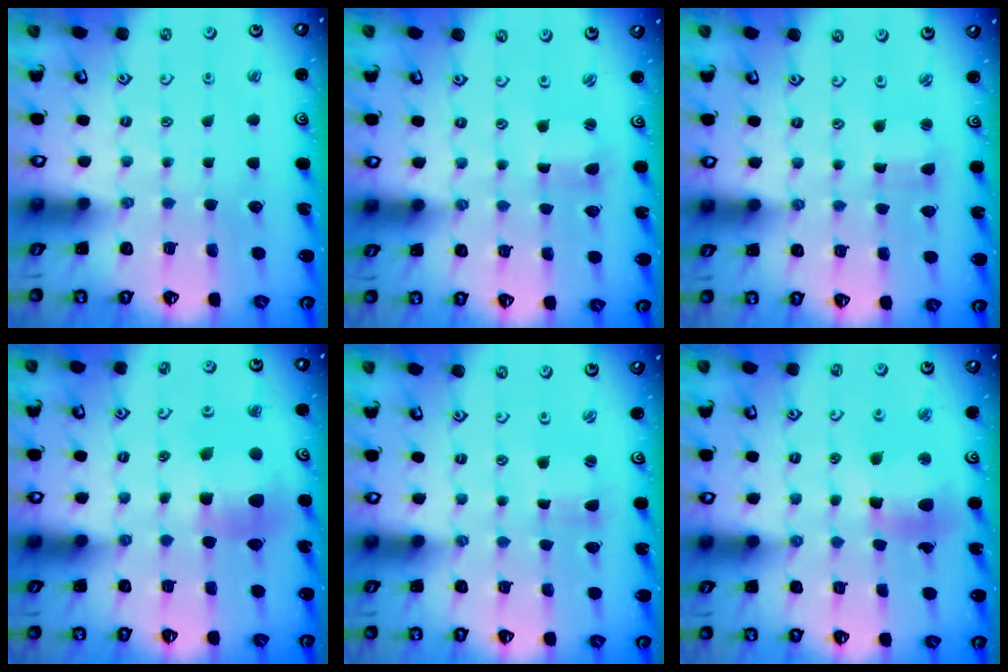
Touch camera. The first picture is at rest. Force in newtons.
{"total": 1.6, "press": 1.6, "slide": 0.4}
{"total": 2.3, "press": 2.3, "slide": 0.3}
{"total": 10.2, "press": 10.2, "slide": 1.2}
{"total": 0.8, "press": 0.8, "slide": 0.2}
{"total": 11.0, "press": 10.9, "slide": 1.1}